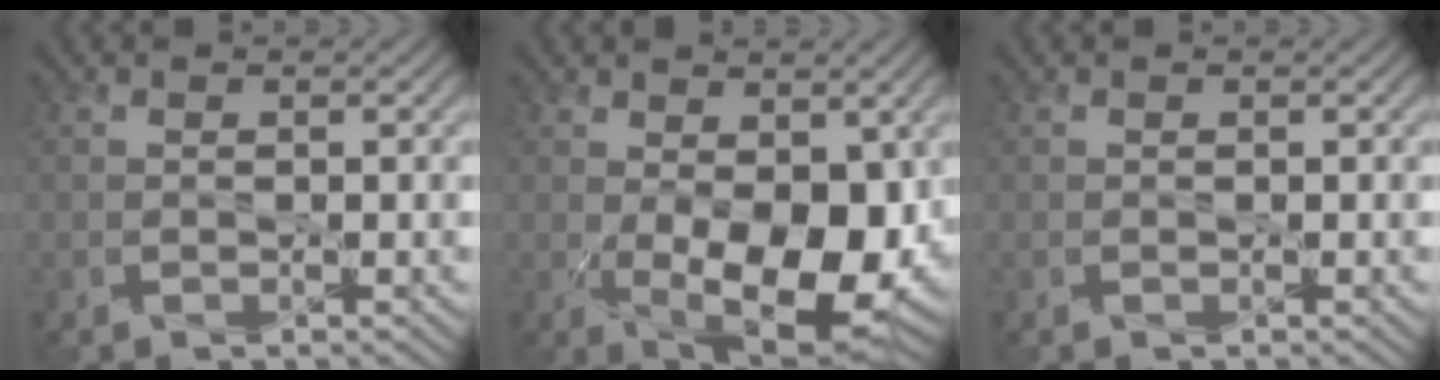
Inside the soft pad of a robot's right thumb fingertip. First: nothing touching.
{"total": 11.5, "force": [-1.0, 6.1, 9.7], "torque": [-0.161, -0.025, -0.003]}
{"total": 0.0}